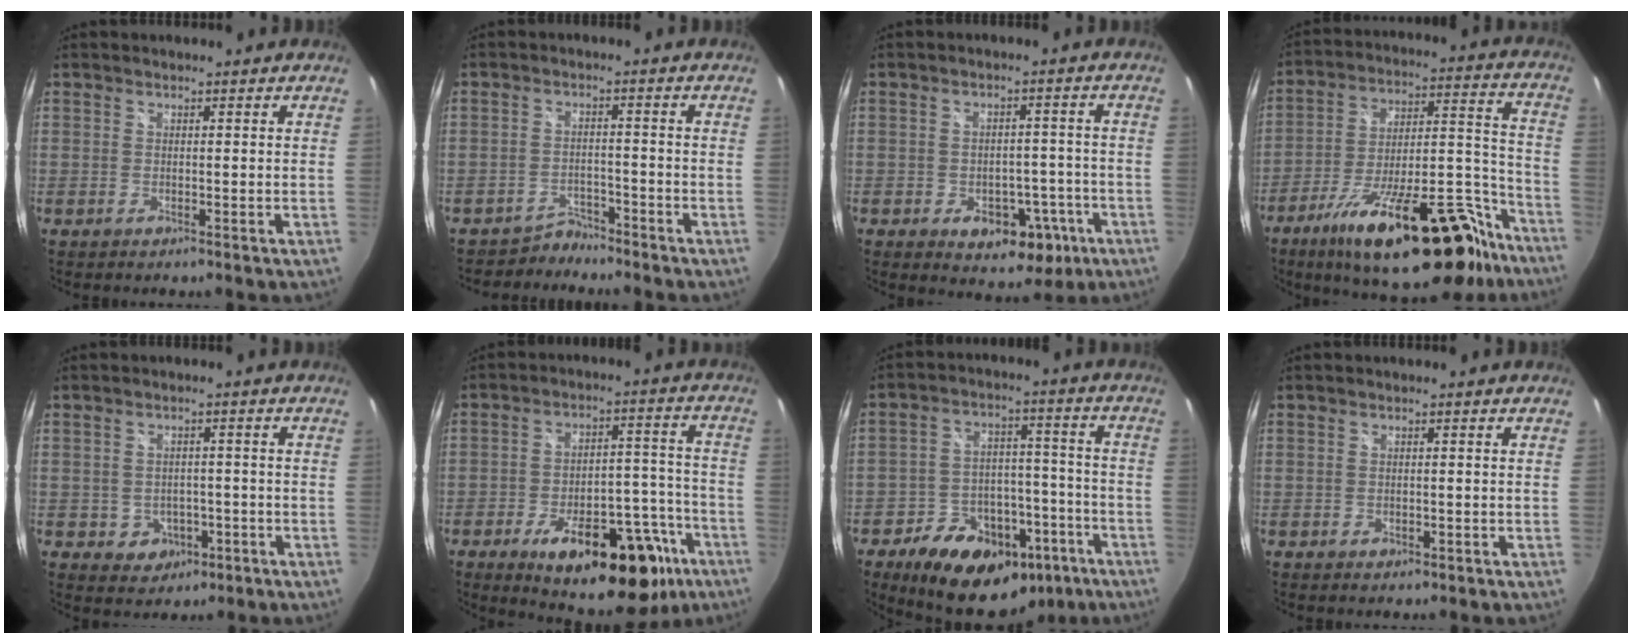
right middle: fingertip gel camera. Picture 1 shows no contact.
{"total": 3.5, "force": [-3.3, 1.1, -0.6], "torque": [0.010, 0.008, -0.058]}
{"total": 10.4, "force": [-4.9, 7.0, 5.9], "torque": [-0.087, 0.010, -0.050]}
{"total": 28.7, "force": [-20.0, 9.4, 18.3], "torque": [-0.274, -0.001, -0.290]}
{"total": 3.2, "force": [-1.0, 2.8, 1.1], "torque": [-0.028, 0.001, -0.006]}
{"total": 24.0, "force": [-14.1, 10.6, 16.3], "torque": [-0.225, 0.016, -0.177]}
{"total": 22.1, "force": [-14.3, 12.8, 10.9], "torque": [-0.197, 0.037, -0.187]}
{"total": 1.6, "force": [-0.8, 1.2, 0.7], "torque": [-0.013, -0.005, -0.013]}